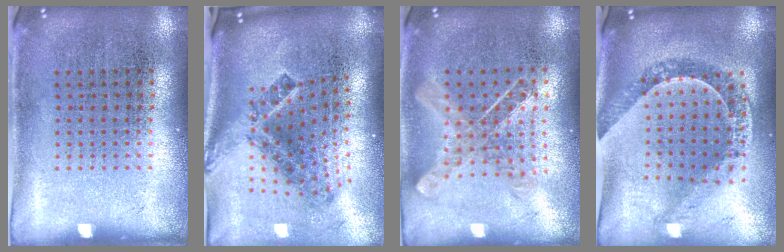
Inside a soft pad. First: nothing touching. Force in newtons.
{"total": 2.5, "press": 1.5, "slide": 2.0}
{"total": 1.0, "press": 1.0, "slide": 0.1}
{"total": 1.1, "press": 1.1, "slide": 0.3}